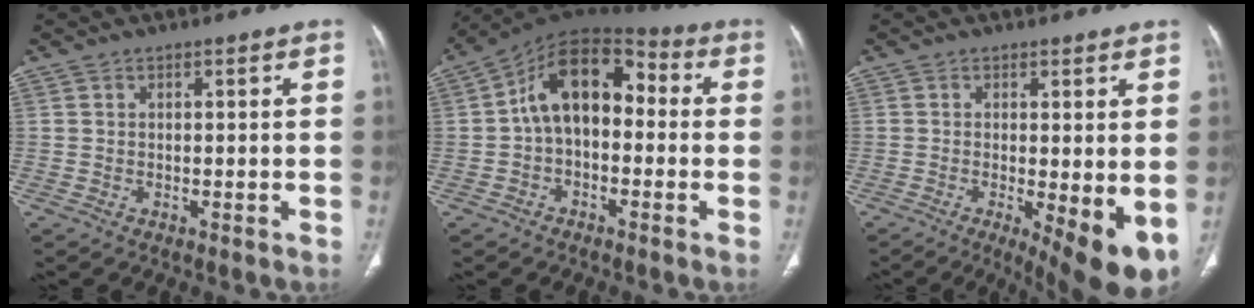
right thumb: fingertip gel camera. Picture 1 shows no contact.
{"total": 13.0, "force": [0.1, 8.3, 10.0], "torque": [-0.127, 0.046, -0.016]}
{"total": 10.6, "force": [-2.1, 3.1, 9.9], "torque": [-0.140, -0.026, -0.022]}